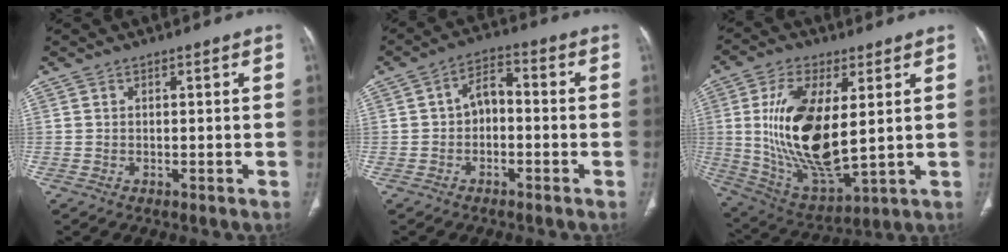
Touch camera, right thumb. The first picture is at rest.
{"total": 5.3, "force": [-0.8, 3.6, 3.8], "torque": [-0.050, 0.028, -0.025]}
{"total": 20.2, "force": [4.2, 9.9, 17.1], "torque": [-0.311, -0.029, 0.095]}